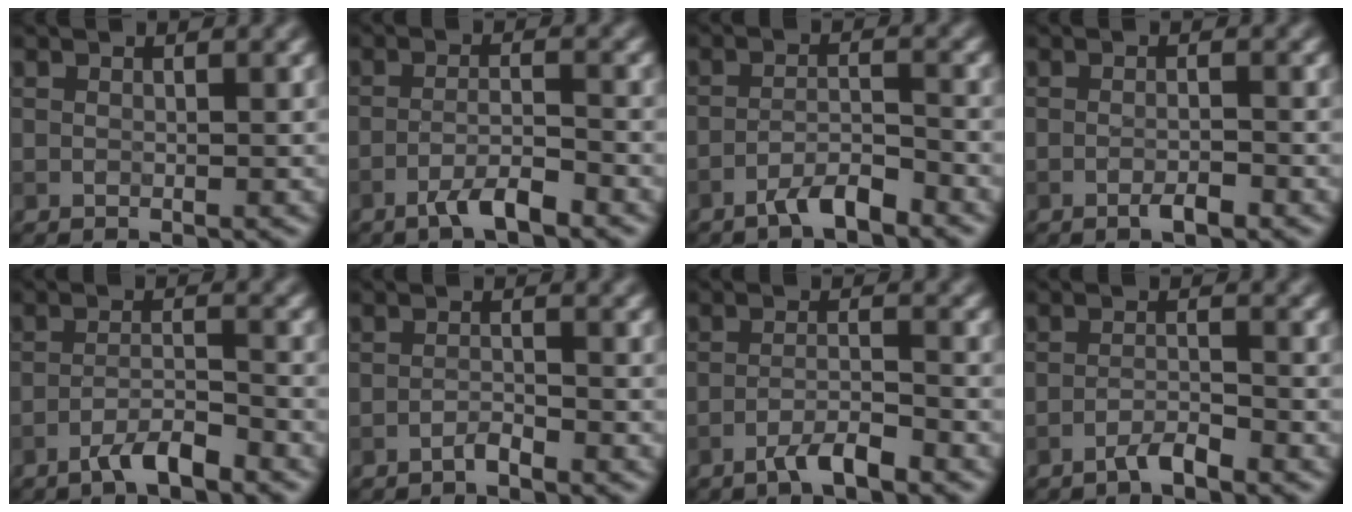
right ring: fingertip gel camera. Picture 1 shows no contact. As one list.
[{"total": 3.3, "force": [-2.3, 0.5, 2.3], "torque": [-0.042, 0.007, -0.048]}, {"total": 3.1, "force": [-2.4, 0.5, 1.9], "torque": [-0.032, 0.008, -0.049]}, {"total": 1.7, "force": [-1.0, 0.3, 1.3], "torque": [-0.021, 0.000, -0.019]}, {"total": 3.2, "force": [-2.5, 0.5, 2.0], "torque": [-0.035, 0.007, -0.051]}, {"total": 1.1, "force": [-1.0, 0.1, 0.6], "torque": [-0.011, 0.004, -0.021]}, {"total": 3.0, "force": [-2.2, 0.4, 2.0], "torque": [-0.035, 0.007, -0.046]}, {"total": 1.9, "force": [-1.6, 0.2, 1.1], "torque": [-0.020, 0.006, -0.034]}]